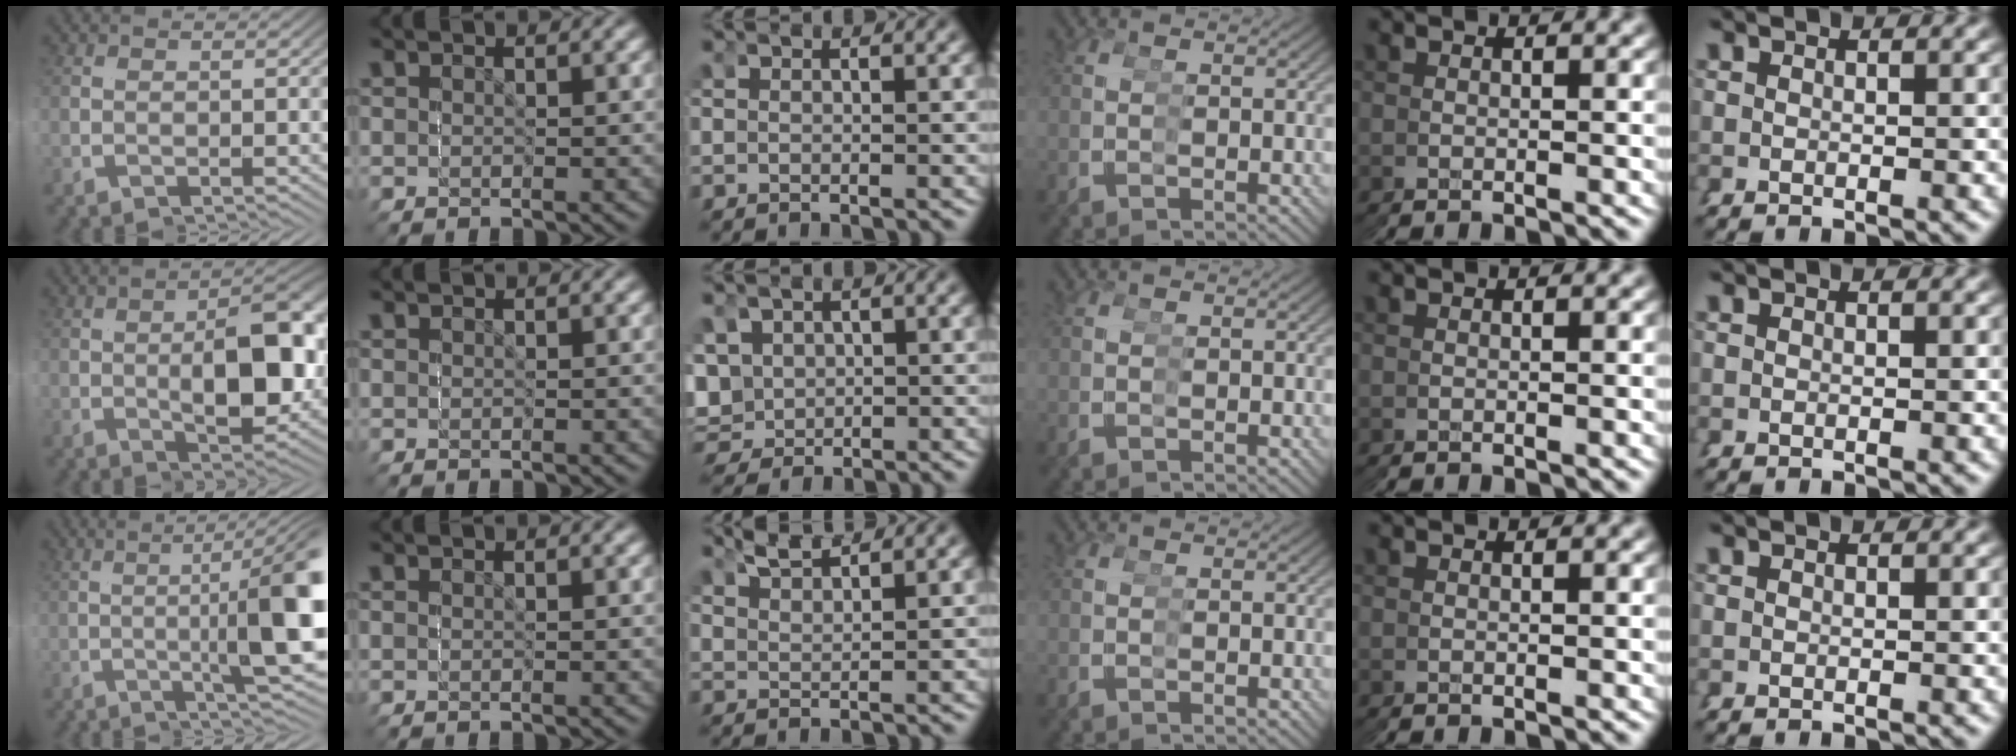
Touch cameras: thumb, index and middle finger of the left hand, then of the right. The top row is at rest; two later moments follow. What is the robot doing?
{"motion": "grasp_and_lifting", "object": "screwdriver"}